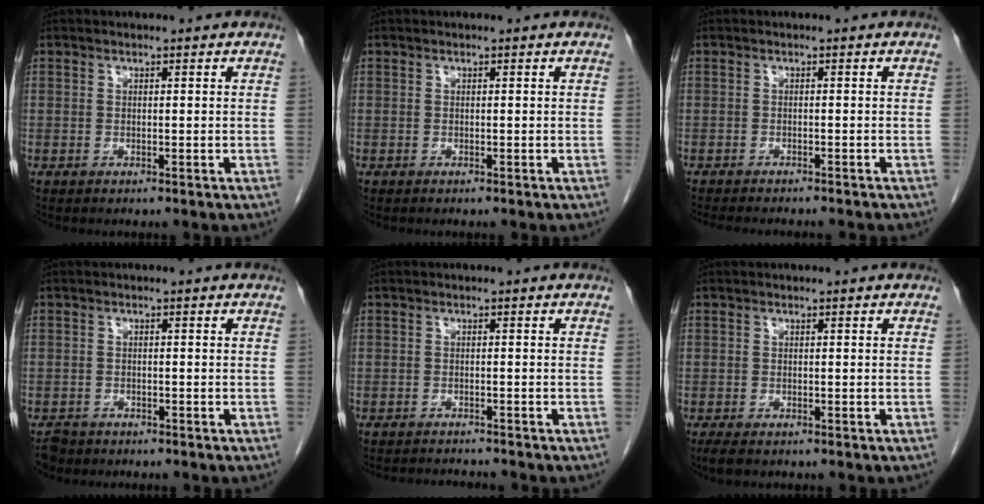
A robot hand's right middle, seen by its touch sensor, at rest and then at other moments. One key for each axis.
{"total": 0.0}
{"total": 10.0, "fx": -8.9, "fy": 1.4, "fz": 4.3, "tx": -0.049, "ty": -0.014, "tz": -0.112}
{"total": 3.0, "fx": -2.5, "fy": 1.5, "fz": 0.2, "tx": -0.010, "ty": -0.001, "tz": -0.043}
{"total": 4.3, "fx": -4.2, "fy": 0.0, "fz": 0.5, "tx": -0.002, "ty": -0.010, "tz": -0.064}
{"total": 2.5, "fx": -1.9, "fy": 0.9, "fz": 1.4, "tx": -0.030, "ty": -0.007, "tz": -0.026}